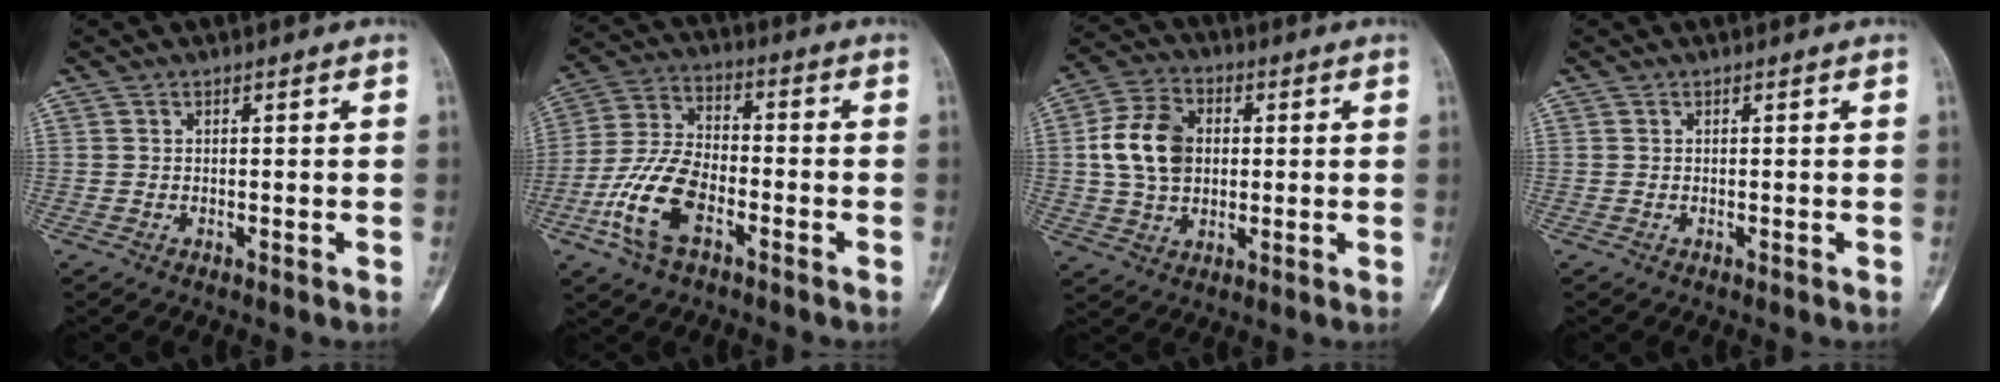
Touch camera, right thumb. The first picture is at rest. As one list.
[{"total": 12.7, "force": [-5.5, 6.5, 9.5], "torque": [-0.202, 0.027, -0.107]}, {"total": 11.8, "force": [1.2, 8.7, 8.0], "torque": [-0.133, 0.012, 0.018]}, {"total": 0.0}]